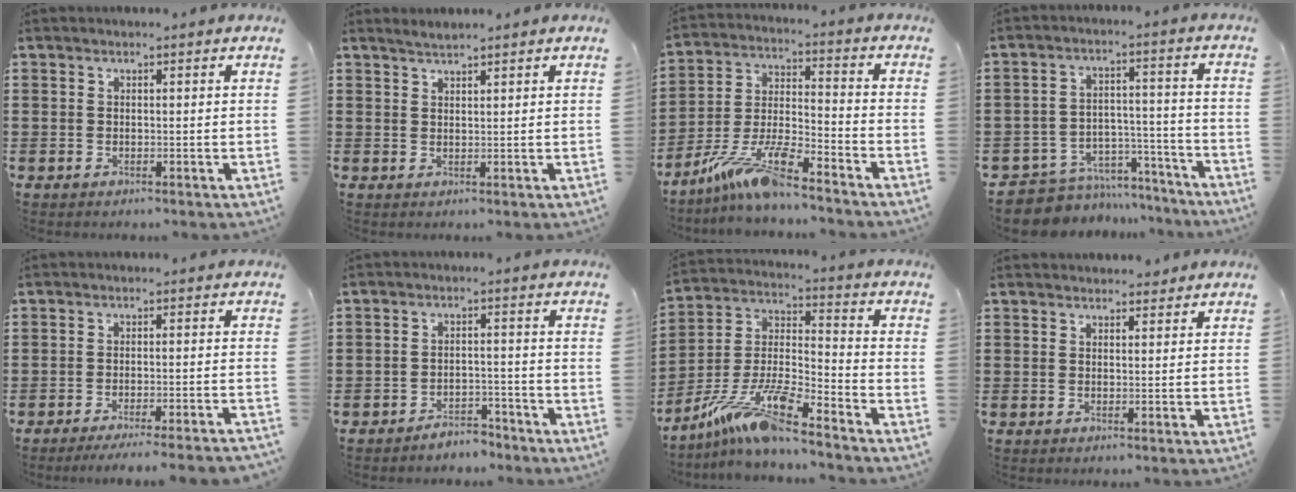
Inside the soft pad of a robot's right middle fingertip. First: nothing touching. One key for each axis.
{"total": 1.3, "fx": 1.2, "fy": 0.0, "fz": 0.2, "tx": -0.007, "ty": -0.001, "tz": 0.024}
{"total": 10.5, "fx": -8.4, "fy": 1.1, "fz": 6.3, "tx": -0.136, "ty": 0.000, "tz": -0.168}
{"total": 6.8, "fx": -6.5, "fy": 1.9, "fz": 0.6, "tx": -0.015, "ty": 0.018, "tz": -0.128}
{"total": 3.2, "fx": -2.9, "fy": -0.5, "fz": 1.3, "tx": -0.023, "ty": -0.004, "tz": -0.056}
{"total": 3.6, "fx": -3.6, "fy": 0.4, "fz": 0.1, "tx": -0.009, "ty": 0.003, "tz": -0.074}
{"total": 12.4, "fx": -10.0, "fy": 1.1, "fz": 7.3, "tx": -0.162, "ty": 0.002, "tz": -0.200}
{"total": 1.6, "fx": 1.4, "fy": 0.7, "fz": 0.0, "tx": 0.004, "ty": 0.001, "tz": 0.026}